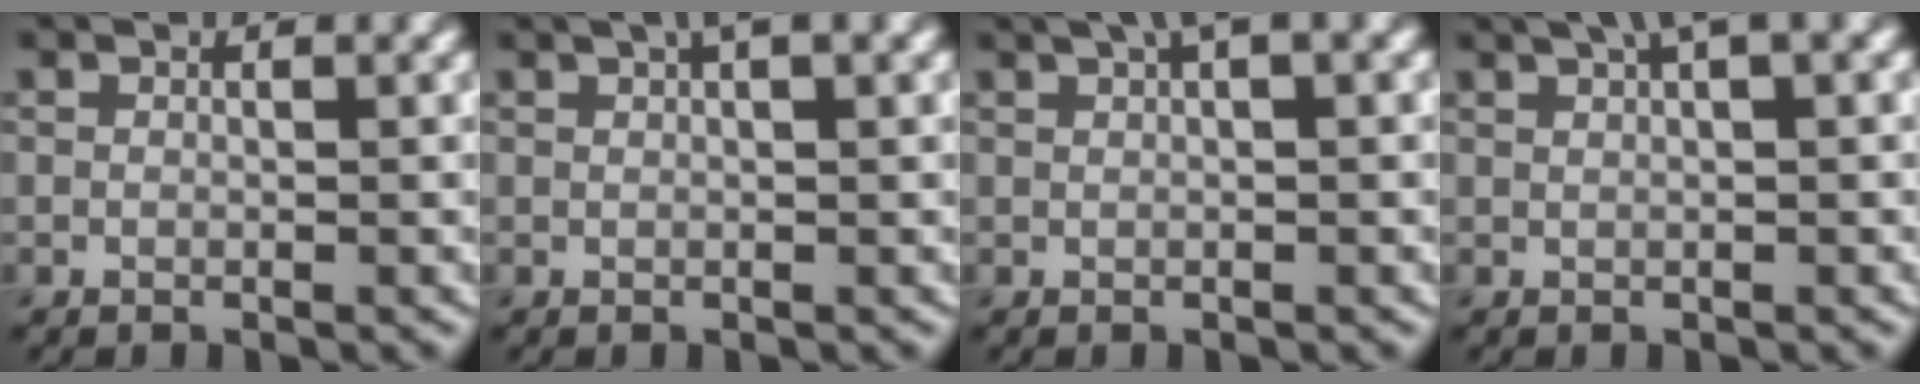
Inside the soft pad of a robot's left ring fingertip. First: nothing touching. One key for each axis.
{"total": 3.1, "fx": 1.8, "fy": 0.7, "fz": 2.3, "tx": -0.025, "ty": 0.002, "tz": 0.023}
{"total": 3.4, "fx": 2.0, "fy": 0.7, "fz": 2.6, "tx": -0.036, "ty": 0.014, "tz": 0.031}
{"total": 3.7, "fx": 2.3, "fy": 0.6, "fz": 2.8, "tx": -0.037, "ty": 0.015, "tz": 0.036}